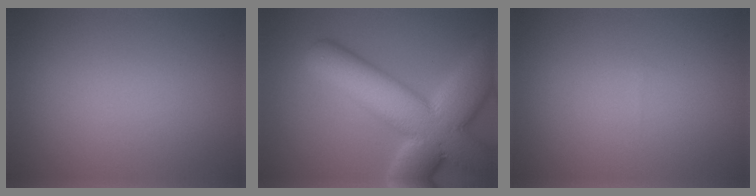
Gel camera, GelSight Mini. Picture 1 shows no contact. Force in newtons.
{"total": 13.6, "press": 13.5, "slide": 1.3}
{"total": 0.0}